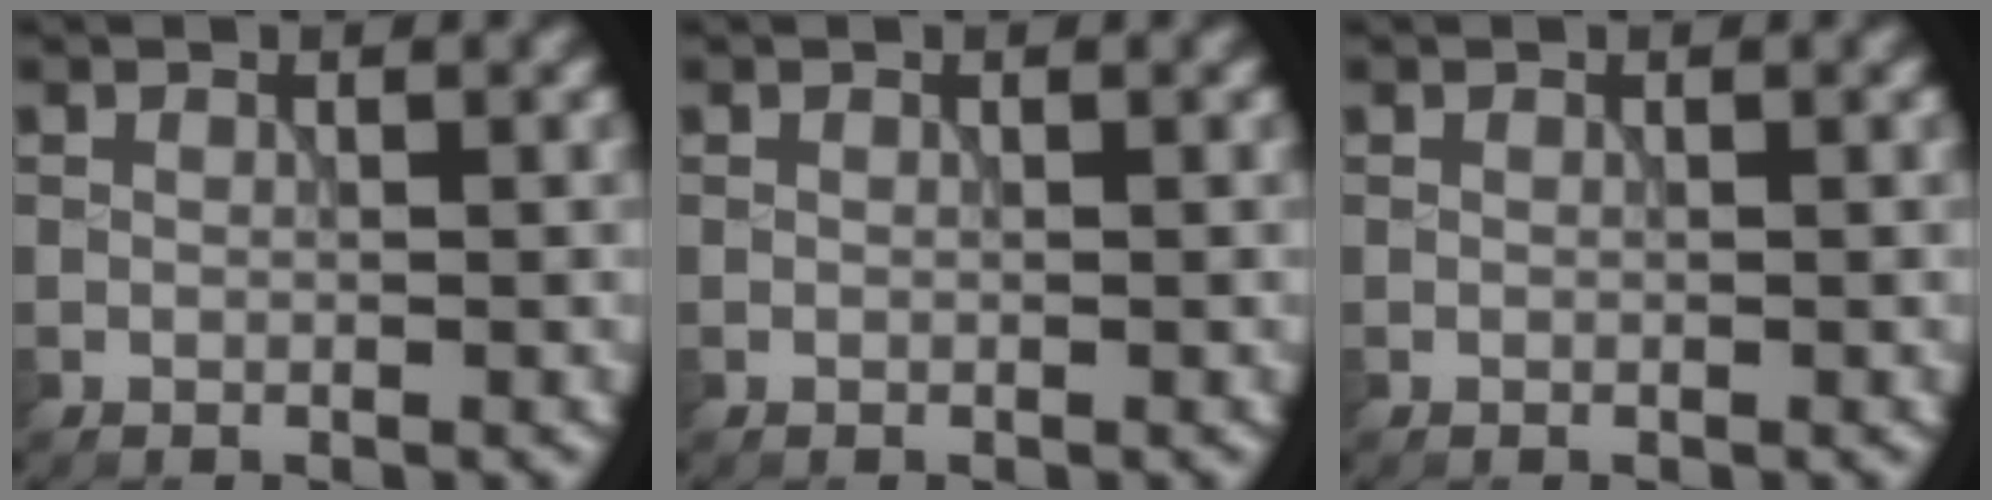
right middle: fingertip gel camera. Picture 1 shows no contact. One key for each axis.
{"total": 0.0}
{"total": 0.0}